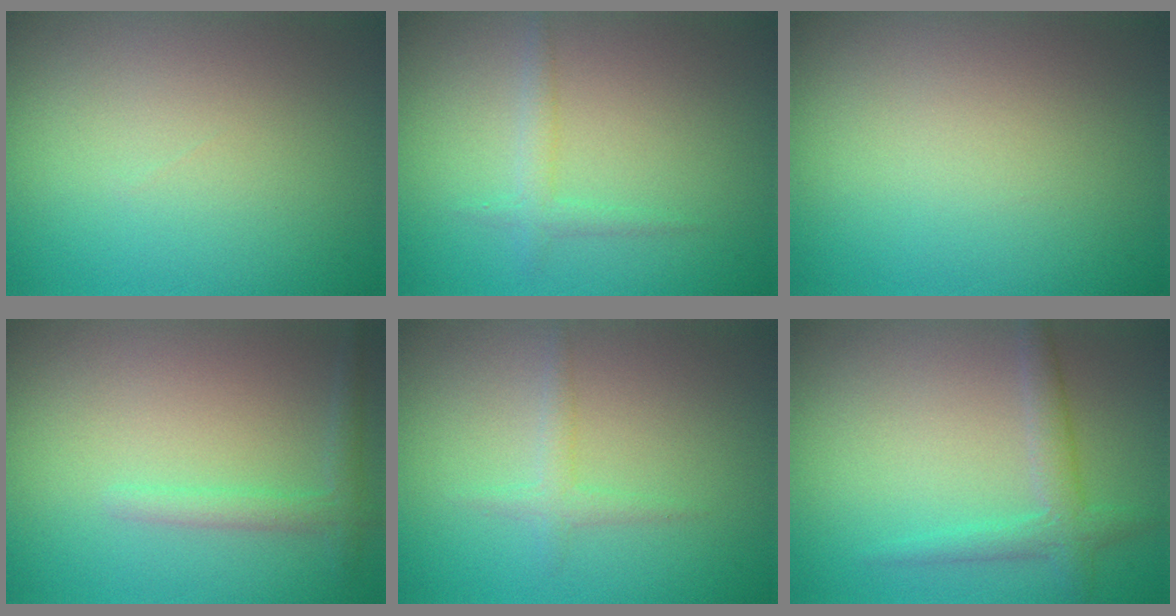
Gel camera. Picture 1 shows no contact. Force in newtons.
{"total": 1.4, "press": 1.4, "slide": 0.0}
{"total": 0.0}
{"total": 1.7, "press": 1.7, "slide": 0.1}
{"total": 1.3, "press": 1.3, "slide": 0.0}
{"total": 2.3, "press": 2.3, "slide": 0.0}